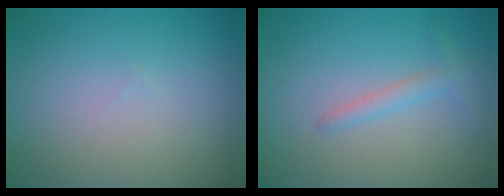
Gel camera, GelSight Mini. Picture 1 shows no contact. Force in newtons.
{"total": 1.4, "press": 1.4, "slide": 0.1}